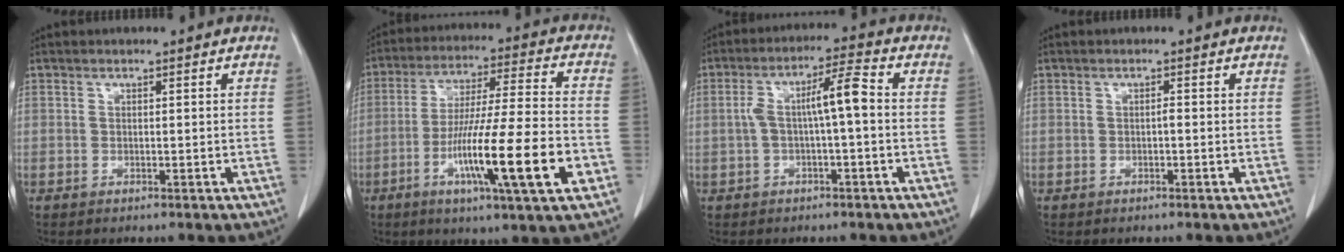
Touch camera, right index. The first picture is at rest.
{"total": 17.9, "force": [-6.2, 0.4, 16.8], "torque": [-0.284, -0.018, -0.103]}
{"total": 6.9, "force": [0.0, 0.9, 6.9], "torque": [-0.129, 0.027, 0.000]}
{"total": 1.5, "force": [-0.4, 0.1, 1.4], "torque": [-0.023, 0.004, -0.007]}